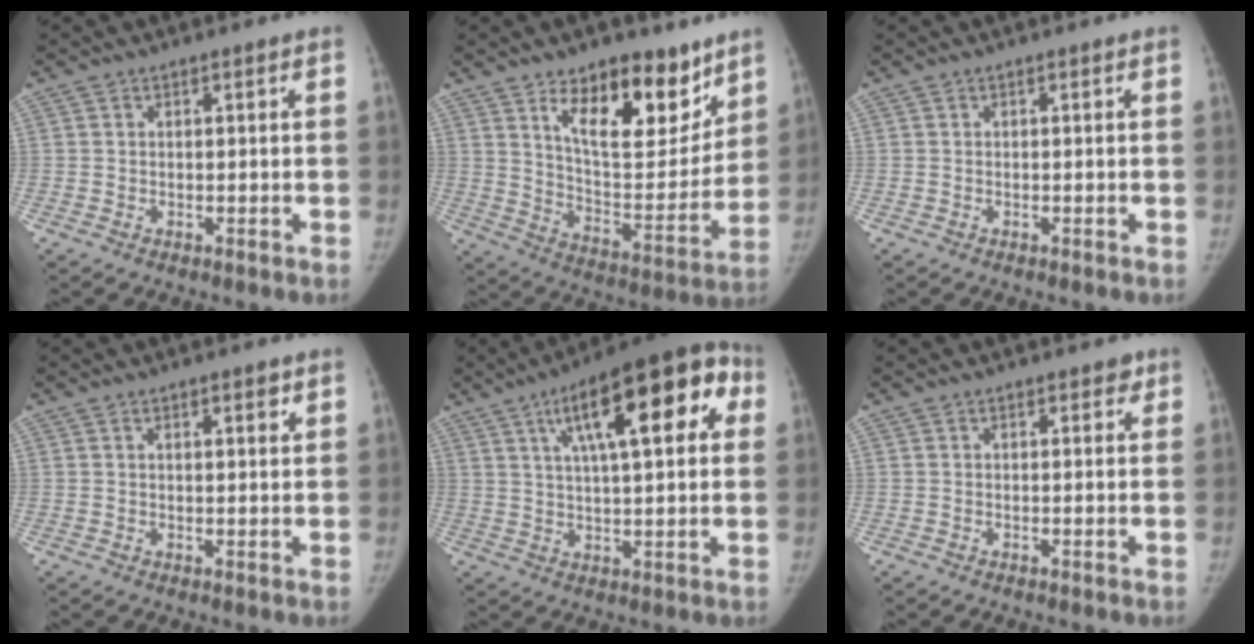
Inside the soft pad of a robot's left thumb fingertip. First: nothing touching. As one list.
[{"total": 19.1, "force": [11.7, 8.9, 12.3], "torque": [-0.124, -0.088, 0.193]}, {"total": 0.0}, {"total": 2.4, "force": [1.4, 0.7, 1.8], "torque": [-0.019, -0.006, 0.020]}, {"total": 20.9, "force": [7.5, 7.3, 18.1], "torque": [-0.236, 0.019, 0.107]}, {"total": 1.5, "force": [1.0, 0.9, 0.8], "torque": [0.006, -0.003, 0.008]}]